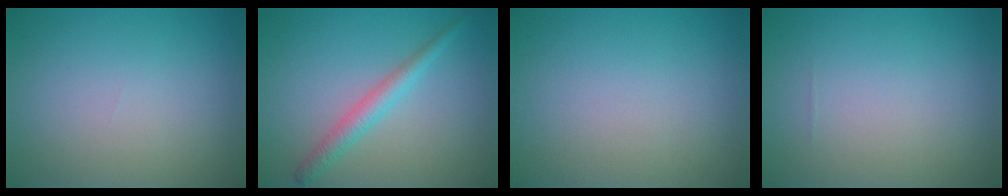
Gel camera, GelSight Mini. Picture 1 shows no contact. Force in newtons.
{"total": 2.4, "press": 2.4, "slide": 0.1}
{"total": 0.0}
{"total": 0.0}